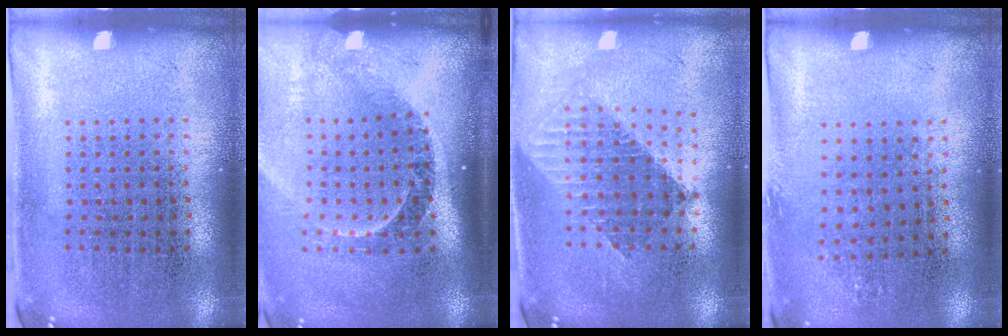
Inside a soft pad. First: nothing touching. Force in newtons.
{"total": 2.3, "press": 1.6, "slide": 1.6}
{"total": 1.5, "press": 1.3, "slide": 0.7}
{"total": 0.8, "press": 0.7, "slide": 0.4}